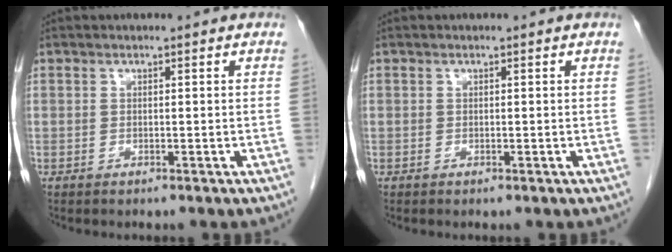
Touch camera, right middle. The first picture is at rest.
{"total": 0.0}